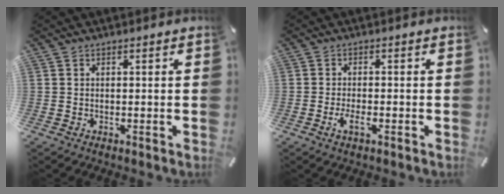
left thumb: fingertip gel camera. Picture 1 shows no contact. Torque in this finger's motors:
{"motor_torque": [0.27, 0.02, 0.01, 0.02, 0.06]}